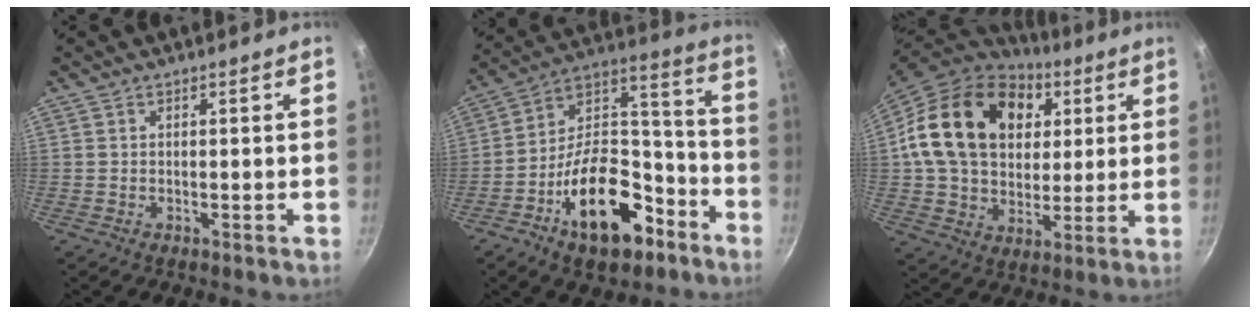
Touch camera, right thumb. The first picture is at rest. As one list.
[{"total": 21.6, "force": [-10.6, 11.8, 14.6], "torque": [-0.193, 0.091, -0.165]}, {"total": 23.8, "force": [6.5, 17.6, 14.7], "torque": [-0.233, 0.006, 0.108]}]